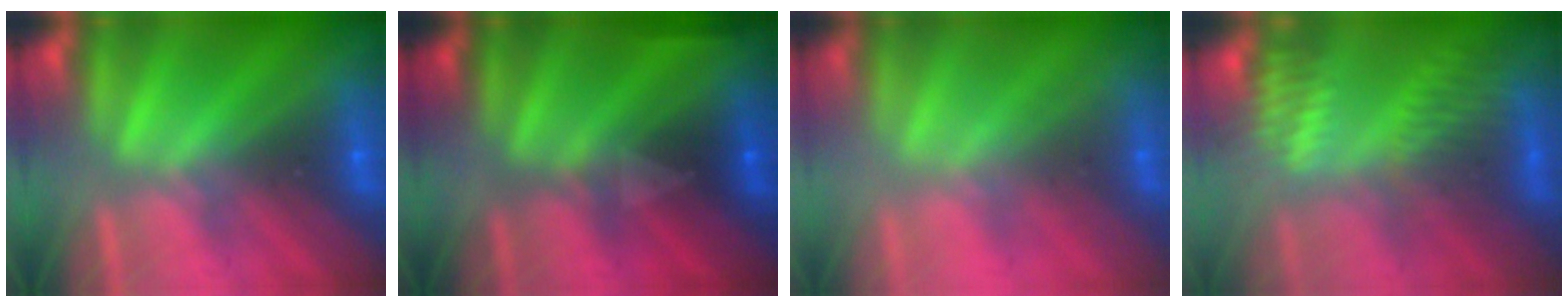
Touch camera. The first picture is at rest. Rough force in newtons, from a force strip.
{"total": 3.0}
{"total": 2.7}
{"total": 3.7}